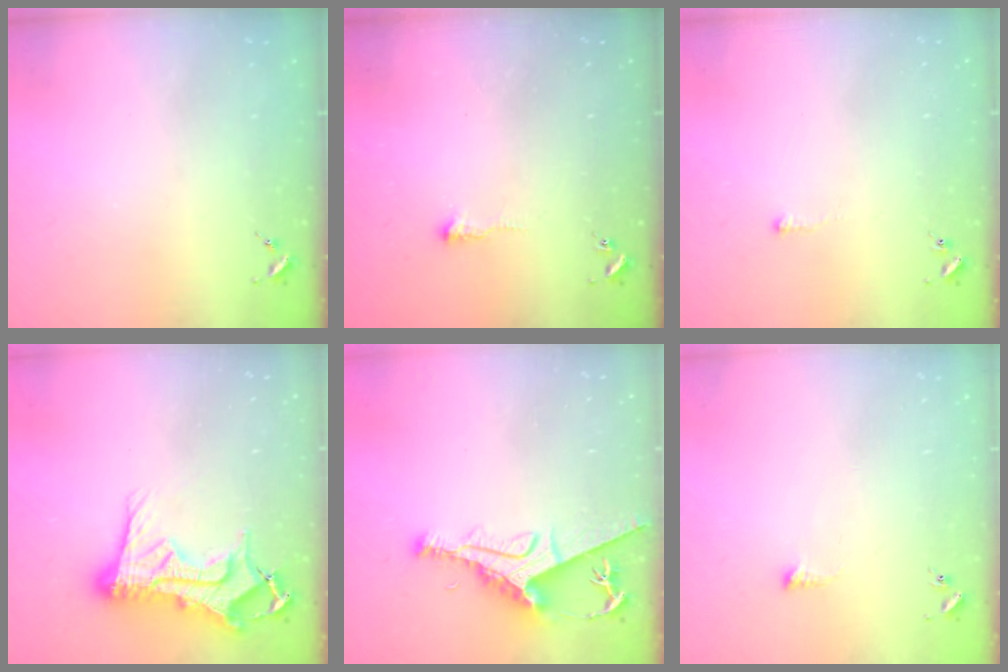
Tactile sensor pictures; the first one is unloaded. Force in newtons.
{"total": 2.9, "press": 2.9, "slide": 0.6}
{"total": 2.6, "press": 2.6, "slide": 0.4}
{"total": 19.3, "press": 19.2, "slide": 1.9}
{"total": 9.4, "press": 9.4, "slide": 1.2}
{"total": 3.5, "press": 3.4, "slide": 0.6}